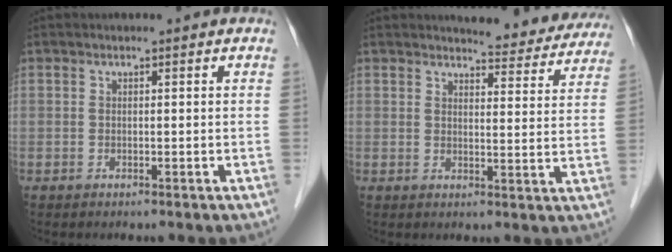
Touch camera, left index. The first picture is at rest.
{"total": 11.9, "force": [11.5, 2.3, 2.3], "torque": [-0.004, -0.034, 0.112]}